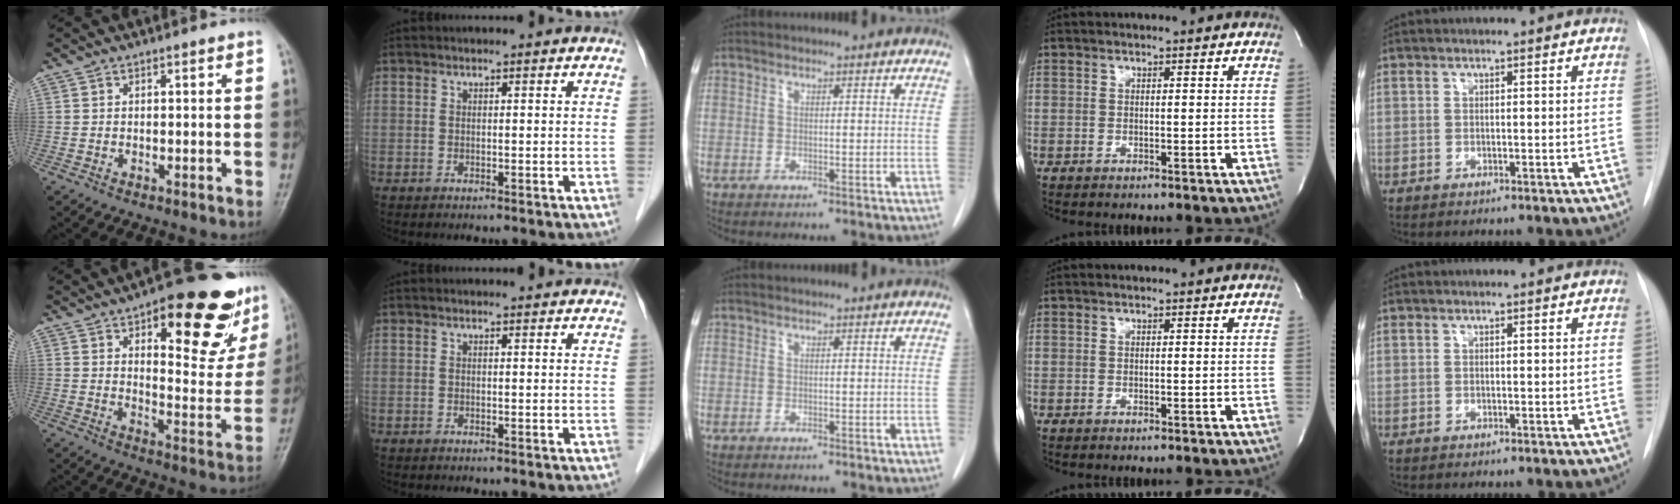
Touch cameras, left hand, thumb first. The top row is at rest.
{"thumb": {"total": 22.1, "force": [12.4, 8.5, 16.3], "torque": [-0.154, -0.046, 0.169]}, "index": {"total": 1.9, "force": [1.7, 0.5, 0.7], "torque": [-0.015, 0.011, 0.012]}}